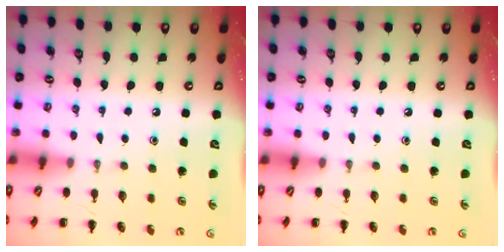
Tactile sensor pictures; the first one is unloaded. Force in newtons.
{"total": 0.0}